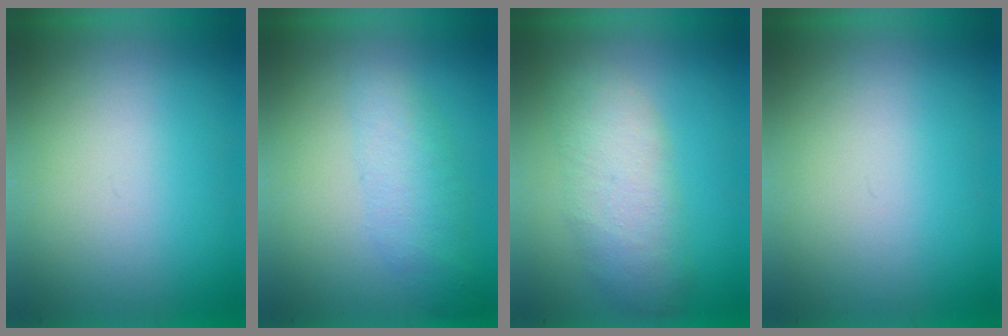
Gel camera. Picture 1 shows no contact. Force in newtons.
{"total": 2.3}
{"total": 3.5}
{"total": 0.0}